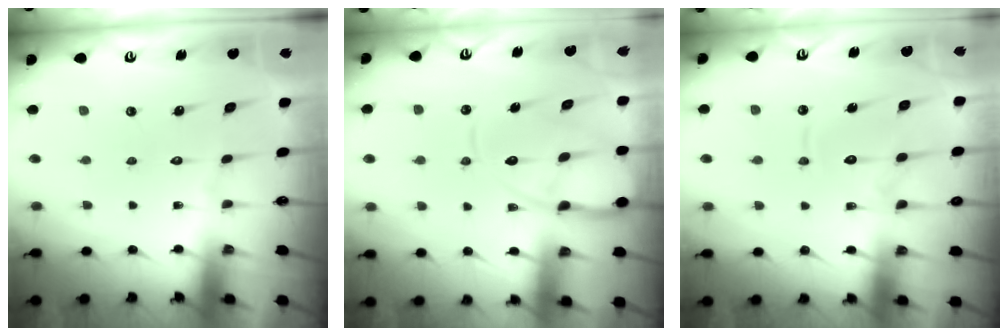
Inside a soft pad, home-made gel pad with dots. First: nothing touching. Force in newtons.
{"total": 12.7, "press": 12.6, "slide": 1.4}
{"total": 11.3, "press": 11.2, "slide": 1.2}